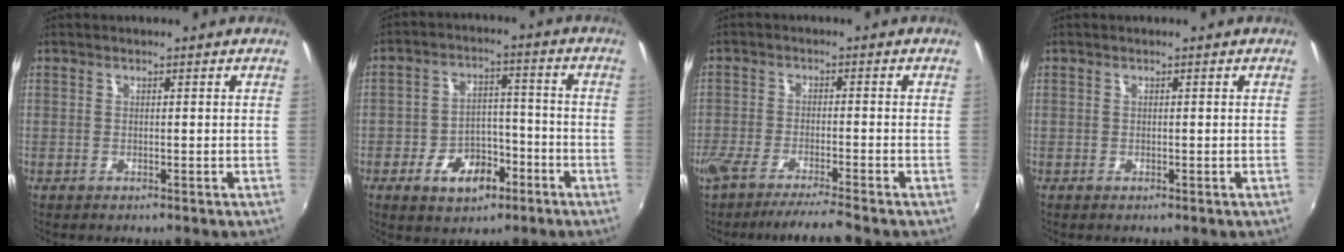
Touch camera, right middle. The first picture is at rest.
{"total": 9.0, "force": [-4.8, 5.6, 5.2], "torque": [-0.105, 0.017, -0.068]}
{"total": 8.4, "force": [-7.3, -0.5, 4.0], "torque": [-0.089, -0.023, -0.124]}
{"total": 0.0}